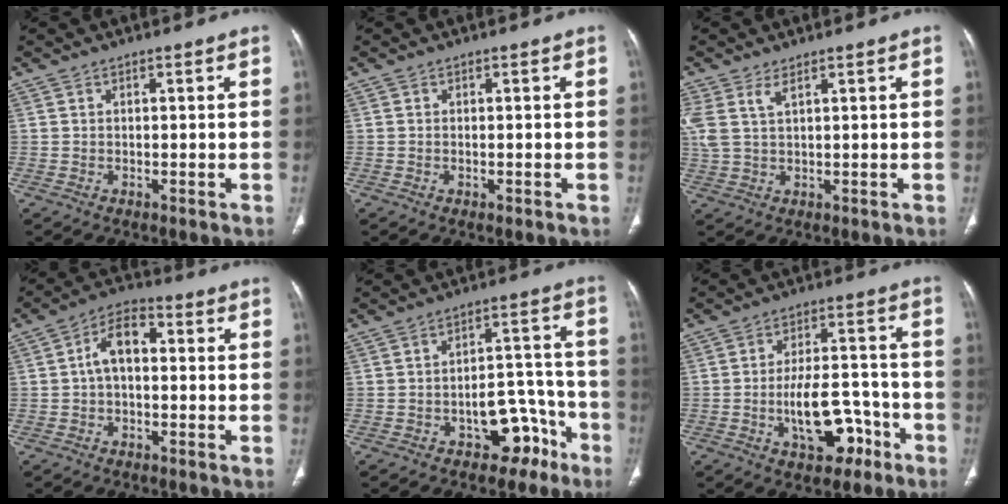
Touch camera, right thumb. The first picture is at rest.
{"total": 0.6, "force": [-0.2, 0.3, 0.4], "torque": [-0.012, -0.001, -0.001]}
{"total": 4.8, "force": [2.5, 1.9, 3.7], "torque": [-0.103, 0.003, 0.060]}
{"total": 7.1, "force": [0.2, 4.3, 5.7], "torque": [-0.090, 0.027, -0.008]}
{"total": 9.8, "force": [-5.7, 5.8, 5.4], "torque": [-0.034, 0.064, -0.075]}
{"total": 11.3, "force": [-4.8, 6.1, 8.2], "torque": [-0.112, 0.048, -0.066]}